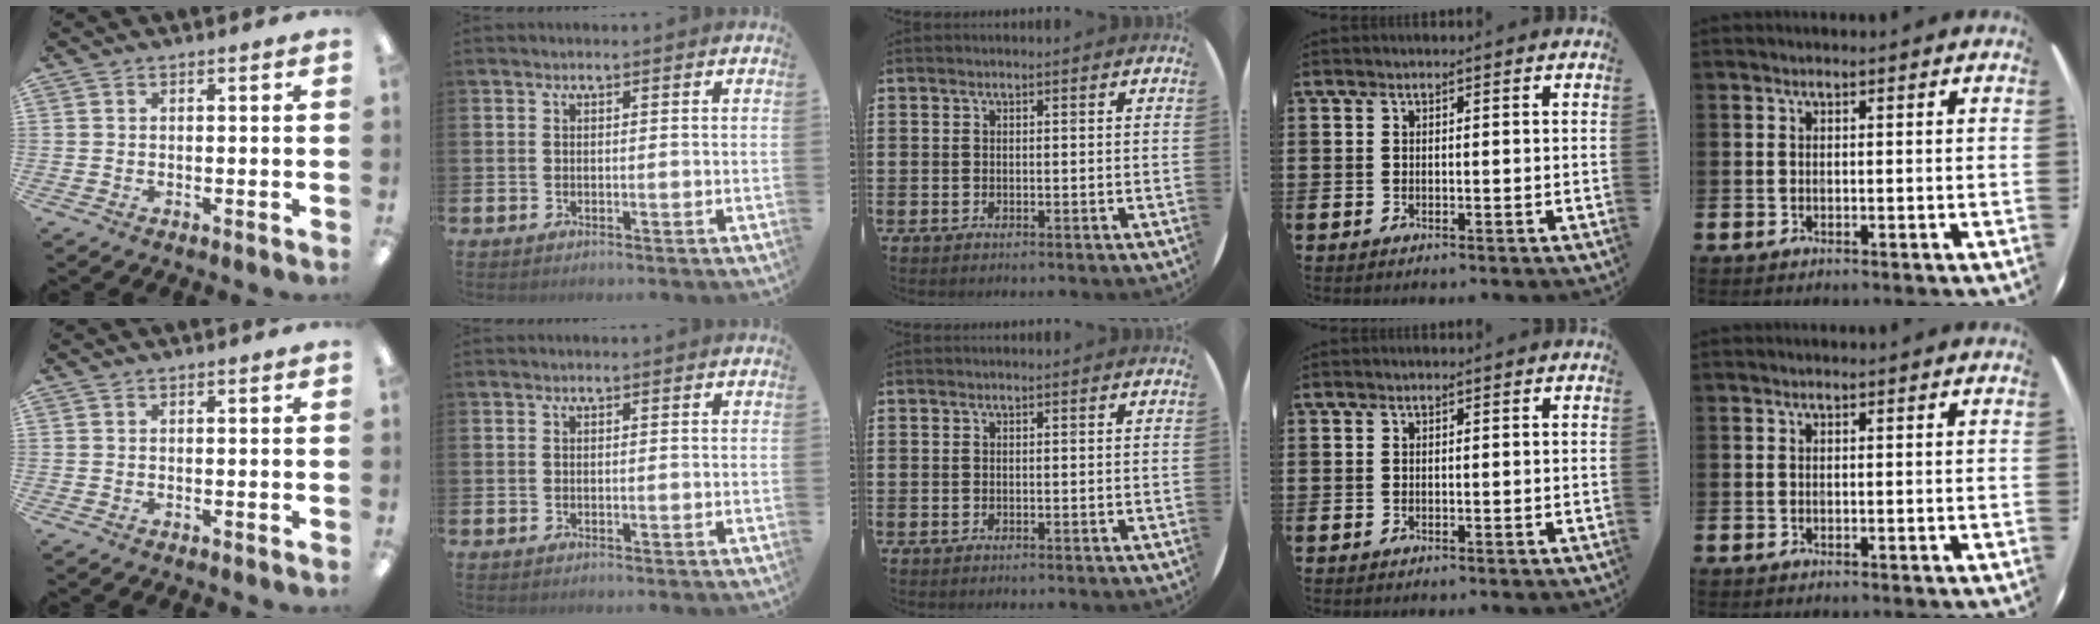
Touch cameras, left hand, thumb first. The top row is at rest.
{}